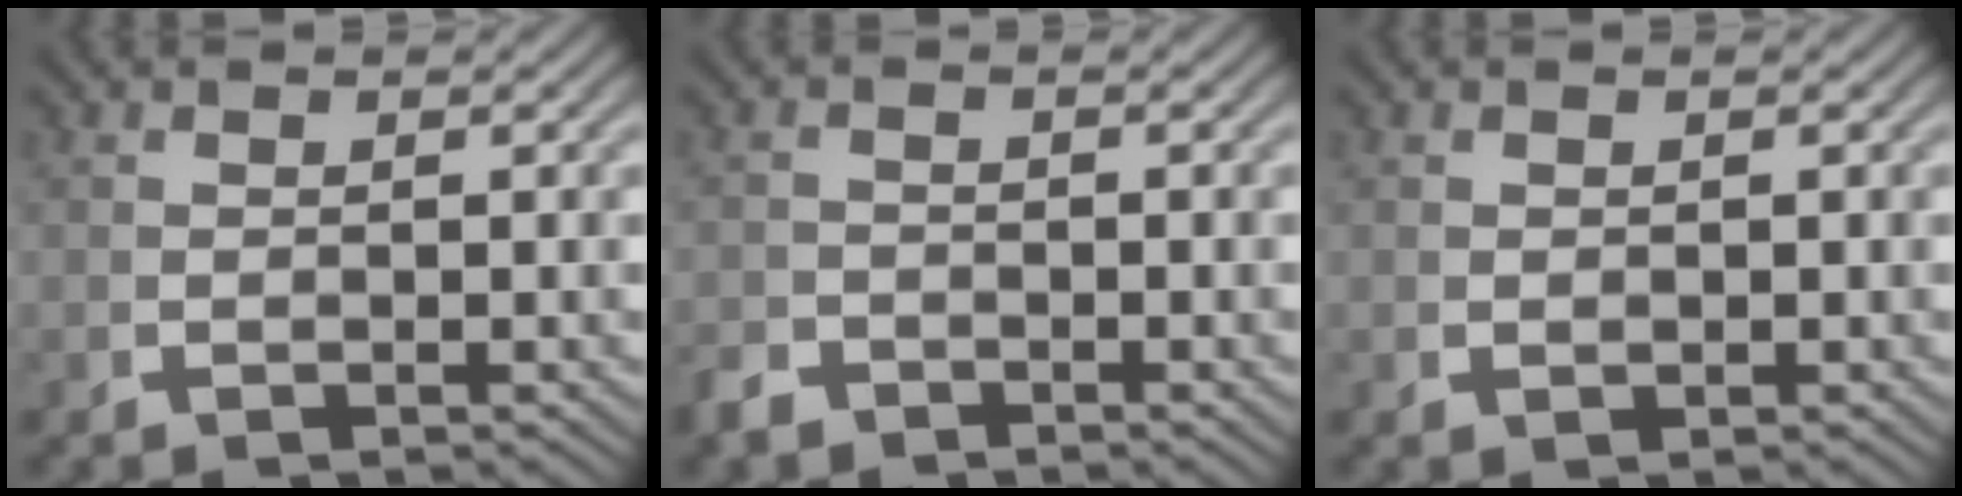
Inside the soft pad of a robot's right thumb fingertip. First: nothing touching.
{"total": 1.8, "force": [-1.7, 0.6, -0.1], "torque": [0.010, -0.008, -0.030]}
{"total": 0.5, "force": [0.3, 0.4, 0.3], "torque": [-0.009, -0.004, 0.010]}